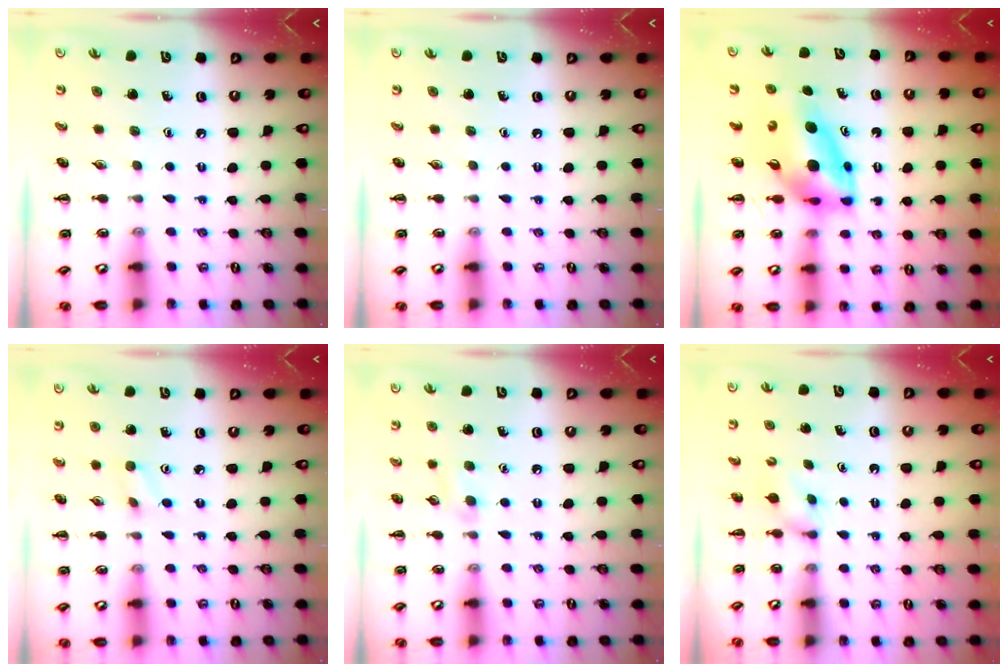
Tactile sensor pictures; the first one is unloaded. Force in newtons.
{"total": 0.0}
{"total": 8.4, "press": 8.0, "slide": 2.7}
{"total": 2.8, "press": 2.7, "slide": 0.9}
{"total": 5.5, "press": 5.2, "slide": 1.8}
{"total": 2.5, "press": 2.3, "slide": 1.0}